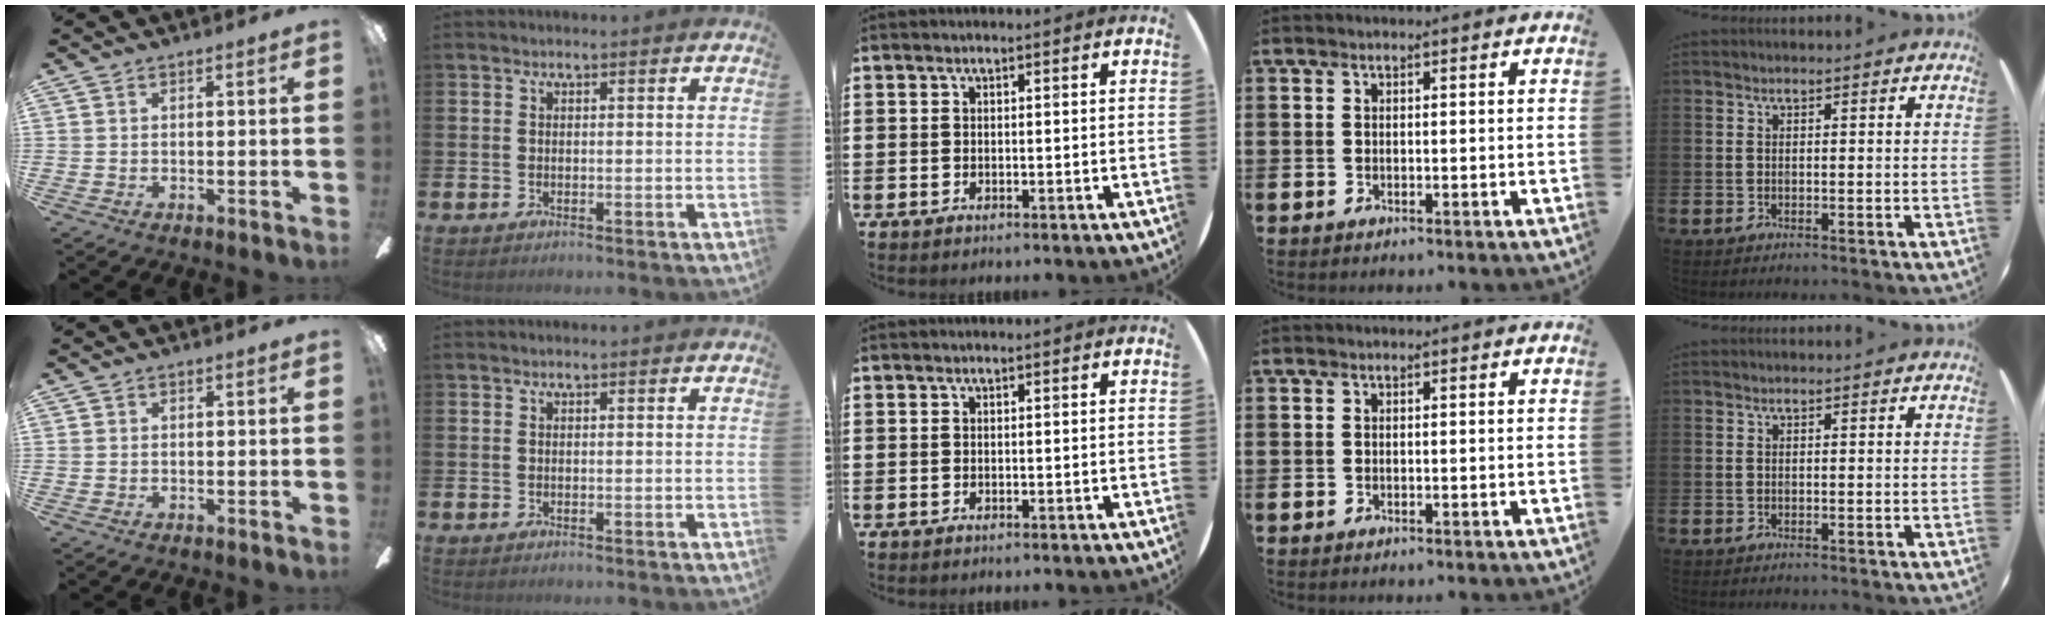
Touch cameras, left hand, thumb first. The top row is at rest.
{}